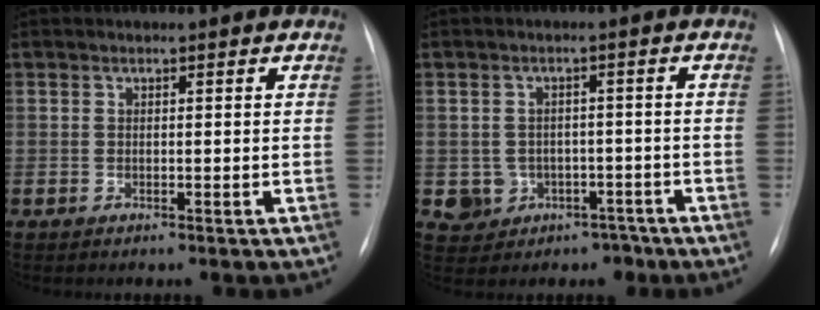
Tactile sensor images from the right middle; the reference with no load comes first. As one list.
[{"total": 6.4, "force": [-2.7, 5.7, 0.6], "torque": [-0.007, 0.019, -0.028]}]